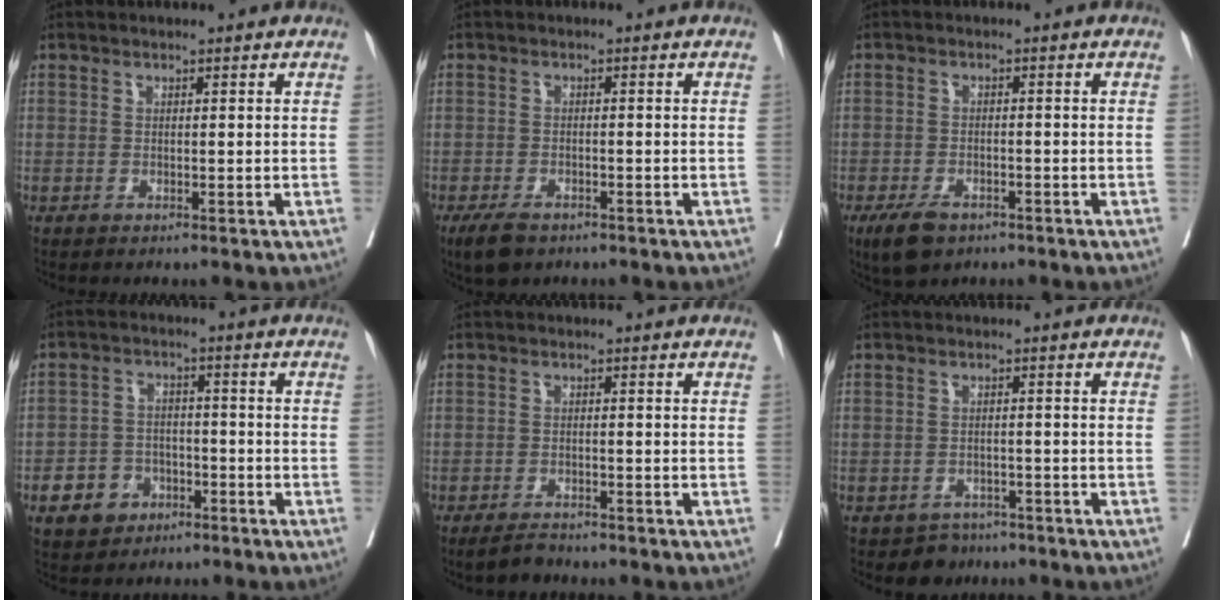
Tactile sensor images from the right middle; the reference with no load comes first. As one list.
[{"total": 4.1, "force": [-2.9, 1.9, 2.1], "torque": [-0.042, -0.006, -0.046]}, {"total": 4.9, "force": [-3.3, 2.4, 2.7], "torque": [-0.054, -0.005, -0.051]}, {"total": 5.9, "force": [-2.9, 4.8, 1.7], "torque": [-0.034, 0.012, -0.043]}, {"total": 2.4, "force": [-2.2, 0.6, 0.7], "torque": [-0.016, -0.004, -0.036]}, {"total": 3.2, "force": [-2.3, 2.1, -0.2], "torque": [-0.001, 0.008, -0.034]}]